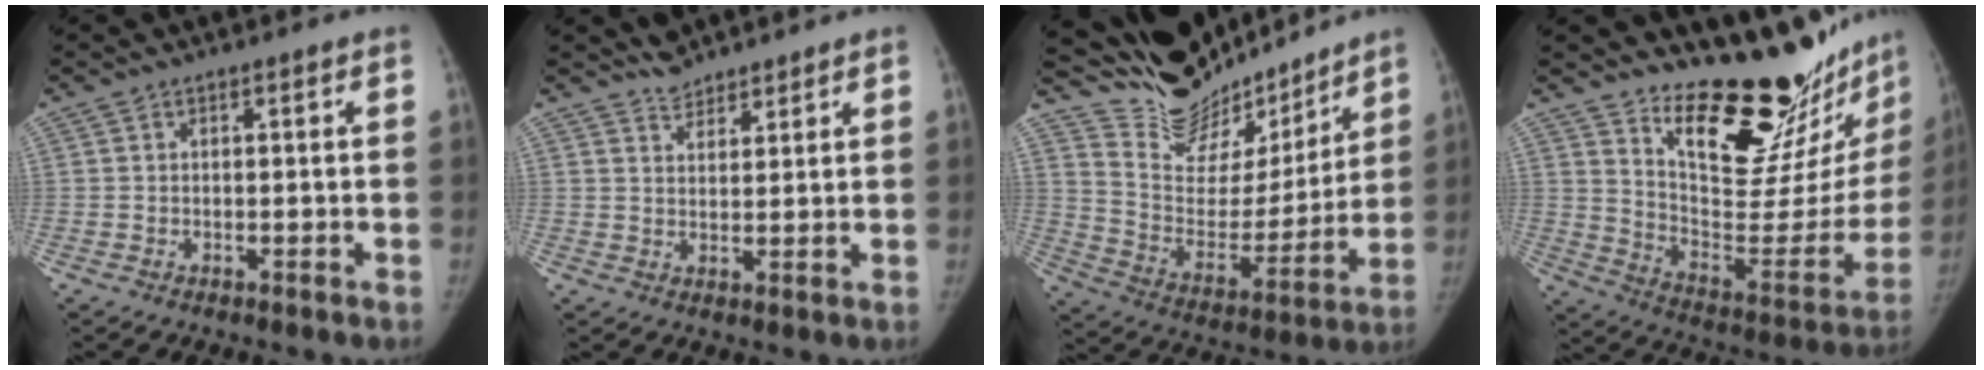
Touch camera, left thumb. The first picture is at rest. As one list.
[{"total": 3.9, "force": [3.7, 1.3, 0.4], "torque": [0.008, -0.017, 0.063]}, {"total": 21.6, "force": [19.6, 7.0, 5.7], "torque": [-0.051, -0.122, 0.323]}, {"total": 26.1, "force": [21.8, 7.0, 12.5], "torque": [-0.134, -0.193, 0.318]}]